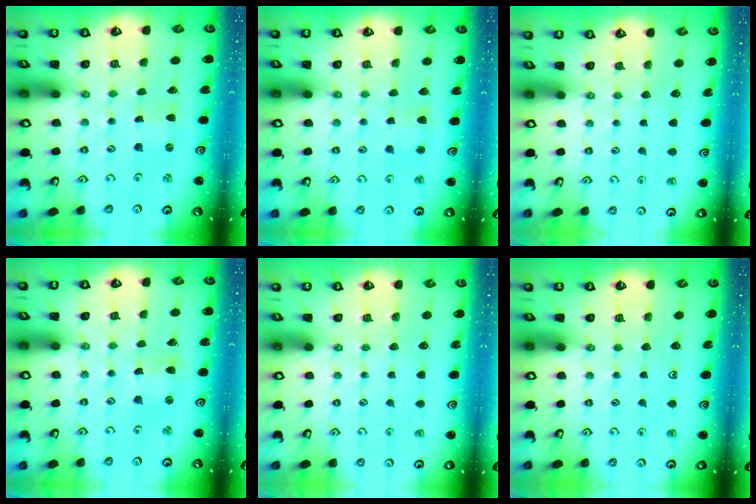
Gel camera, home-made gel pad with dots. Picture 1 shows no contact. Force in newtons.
{"total": 2.4, "press": 2.4, "slide": 0.5}
{"total": 0.0}
{"total": 1.3, "press": 1.2, "slide": 0.2}
{"total": 0.0}
{"total": 0.0}